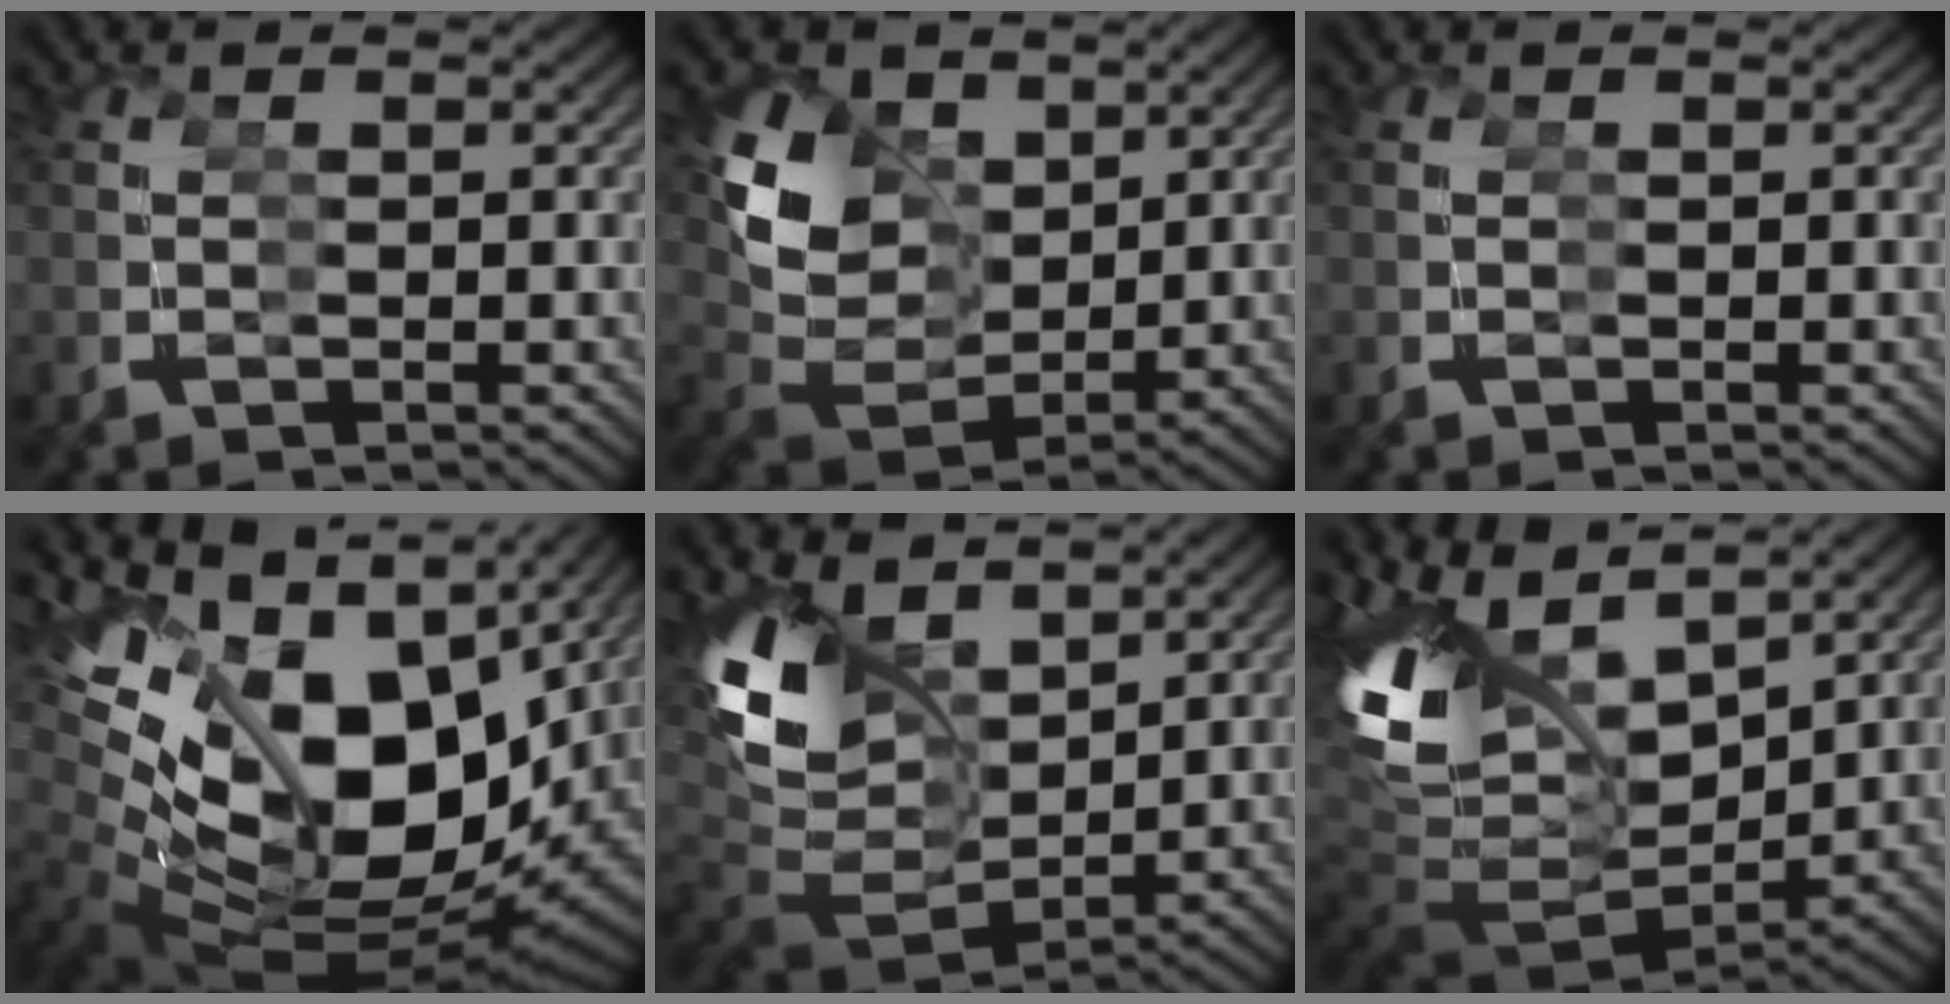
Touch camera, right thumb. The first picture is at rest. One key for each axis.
{"total": 9.3, "fx": 1.7, "fy": 7.2, "fz": 5.7, "tx": -0.148, "ty": -0.040, "tz": 0.043}
{"total": 0.0}
{"total": 22.1, "fx": 0.5, "fy": 14.7, "fz": 16.6, "tx": -0.294, "ty": -0.046, "tz": 0.033}
{"total": 9.5, "fx": 1.2, "fy": 6.8, "fz": 6.5, "tx": -0.169, "ty": -0.037, "tz": 0.039}
{"total": 11.0, "fx": 1.5, "fy": 6.7, "fz": 8.6, "tx": -0.194, "ty": -0.024, "tz": 0.040}